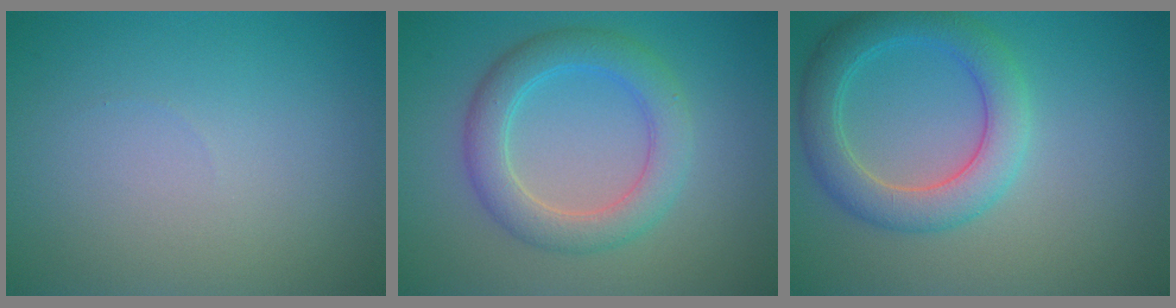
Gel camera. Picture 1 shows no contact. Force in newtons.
{"total": 4.4, "press": 4.4, "slide": 0.2}
{"total": 4.9, "press": 4.9, "slide": 0.2}